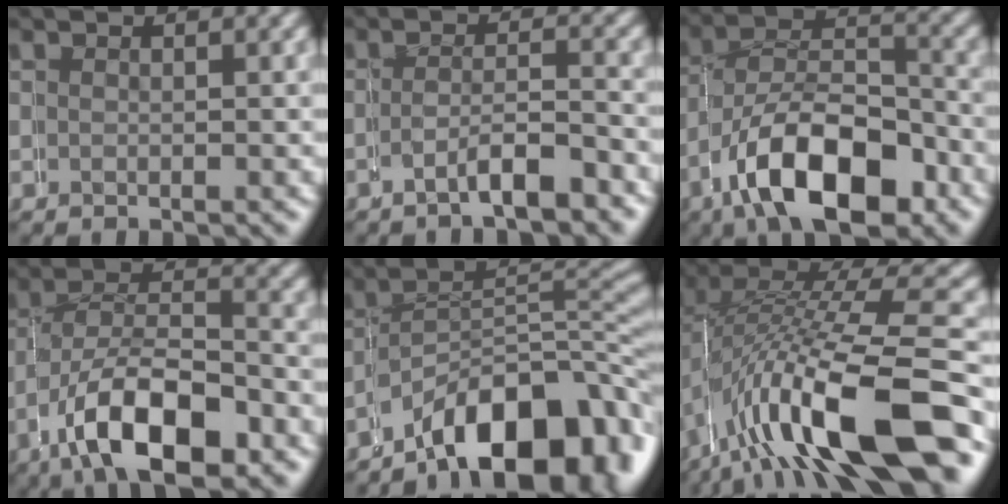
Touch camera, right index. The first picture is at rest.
{"total": 3.1, "force": [-2.7, 0.5, 1.3], "torque": [-0.023, -0.011, -0.046]}
{"total": 9.7, "force": [-4.1, 5.6, 6.8], "torque": [-0.115, -0.038, -0.054]}
{"total": 8.9, "force": [-4.3, 4.6, 6.4], "torque": [-0.108, -0.036, -0.055]}
{"total": 11.3, "force": [-6.1, 5.8, 7.5], "torque": [-0.101, -0.031, -0.083]}
{"total": 12.0, "force": [-3.0, 5.6, 10.2], "torque": [-0.195, -0.019, -0.031]}